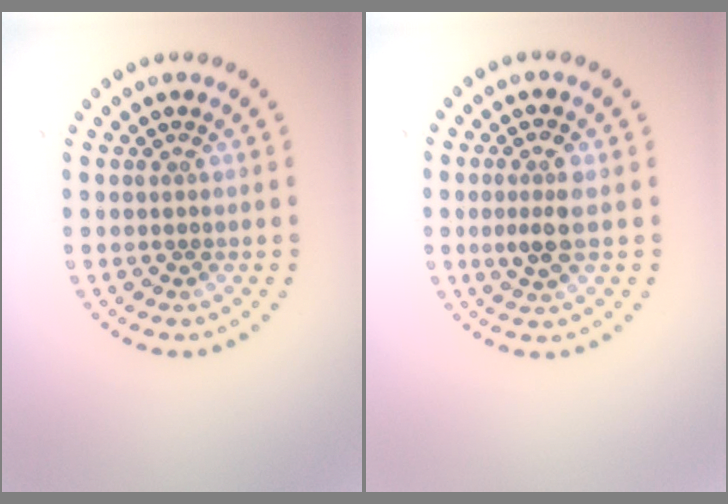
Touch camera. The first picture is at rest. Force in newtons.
{"total": 2.6, "press": 2.4, "slide": 0.9}